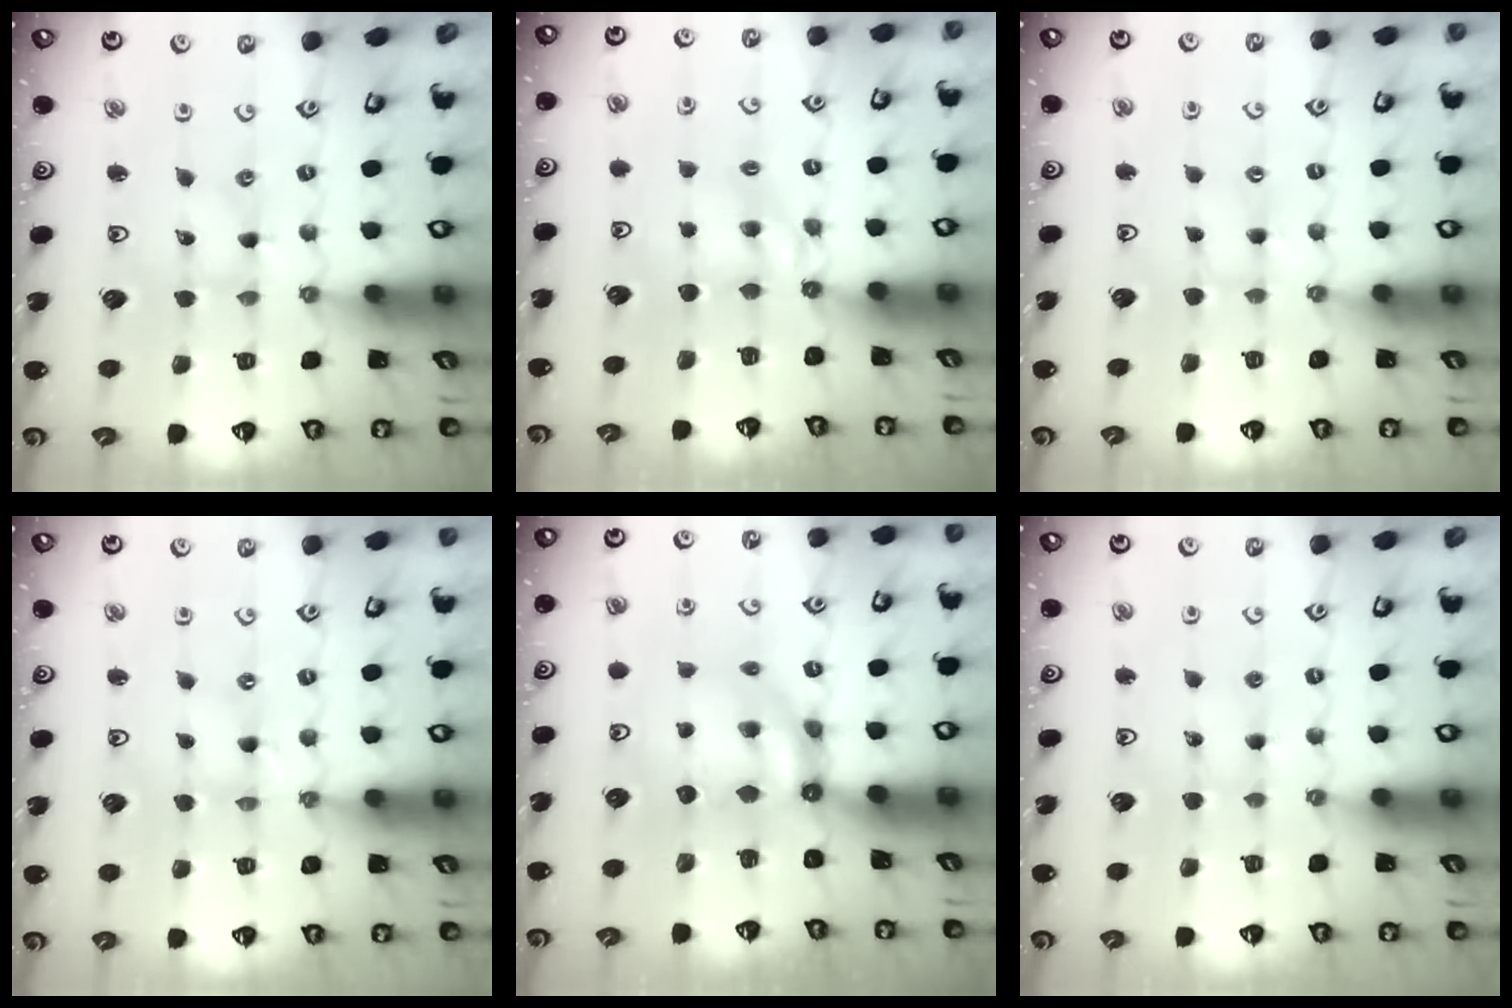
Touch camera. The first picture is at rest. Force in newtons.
{"total": 4.9, "press": 4.8, "slide": 0.7}
{"total": 2.8, "press": 2.8, "slide": 0.5}
{"total": 0.0}
{"total": 6.6, "press": 6.6, "slide": 0.6}
{"total": 2.3, "press": 2.3, "slide": 0.3}